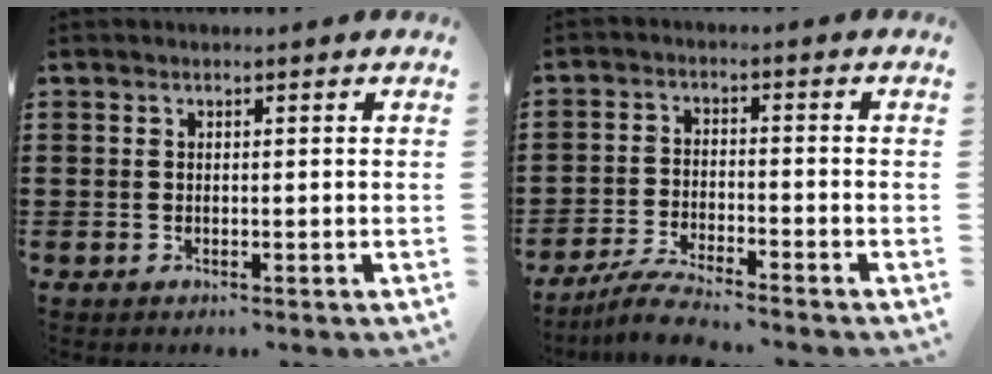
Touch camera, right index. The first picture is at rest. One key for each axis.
{"total": 4.5, "fx": -4.2, "fy": 0.0, "fz": 1.5, "tx": -0.039, "ty": -0.005, "tz": -0.085}